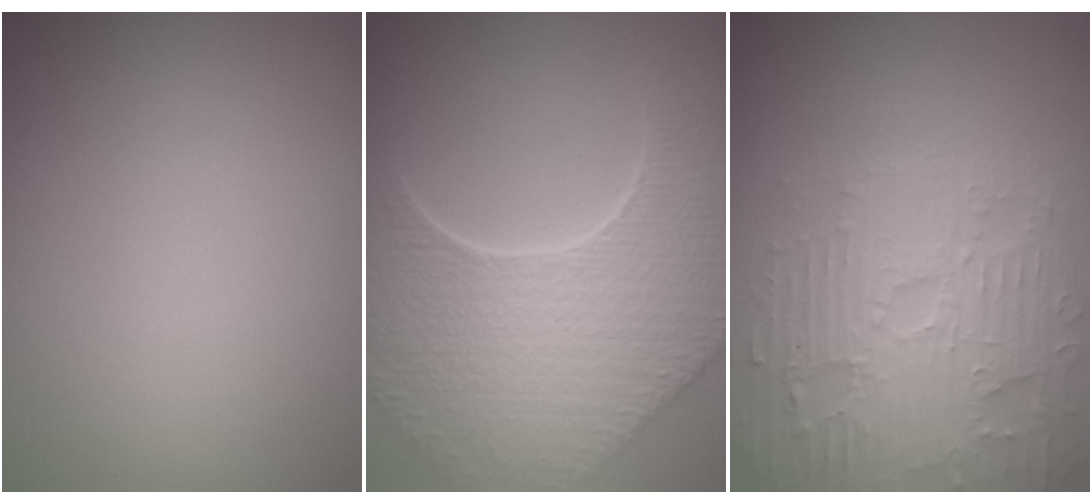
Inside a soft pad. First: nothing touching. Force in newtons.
{"total": 9.4, "press": 6.6, "slide": 6.7}
{"total": 4.6, "press": 4.4, "slide": 1.2}